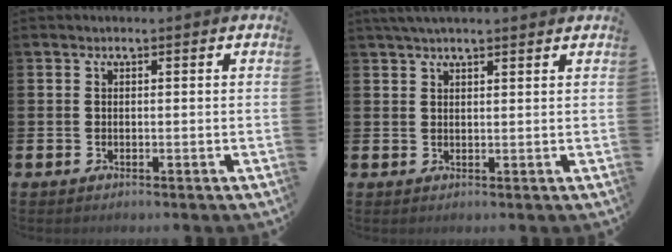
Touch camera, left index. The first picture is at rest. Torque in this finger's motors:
{"motor_torque": [1.00, -1.14, 0.64, 0.17]}